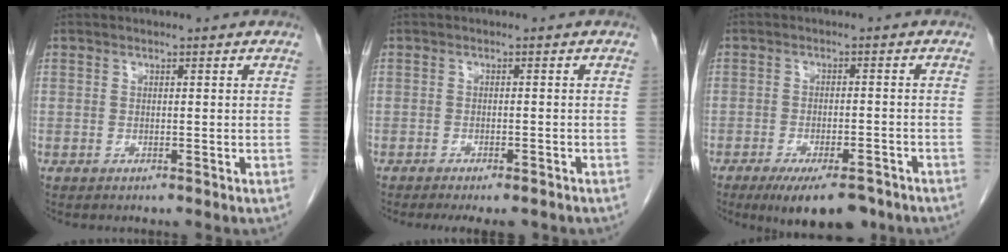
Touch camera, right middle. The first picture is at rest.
{"total": 5.7, "force": [-4.8, 1.5, 2.7], "torque": [-0.028, -0.009, -0.063]}
{"total": 9.7, "force": [-7.4, 2.7, 5.8], "torque": [-0.079, -0.010, -0.109]}